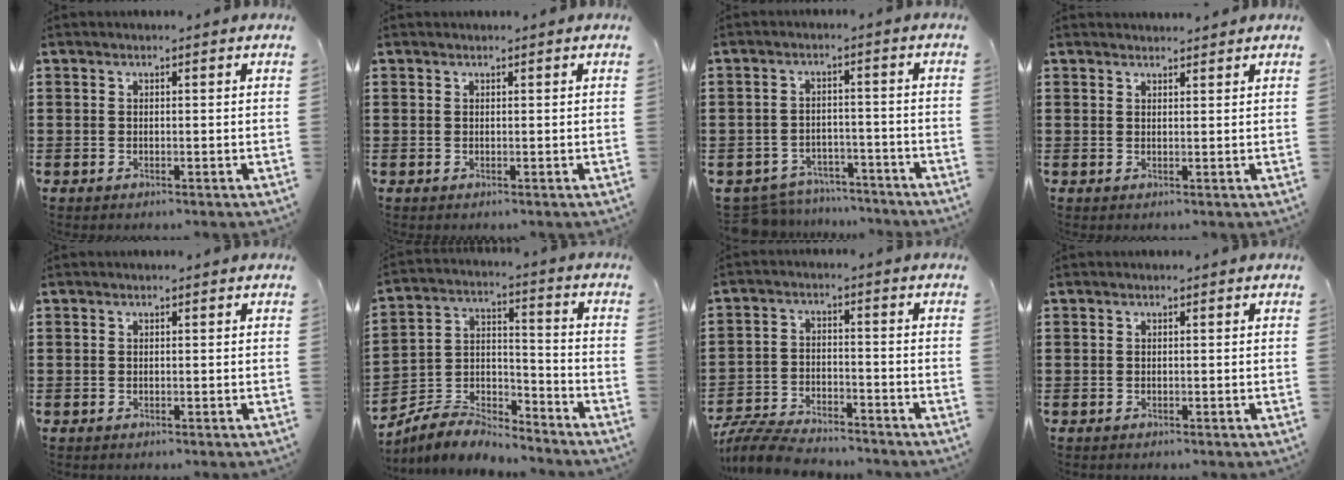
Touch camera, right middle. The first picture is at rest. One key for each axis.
{"total": 0.0}
{"total": 5.4, "fx": -5.3, "fy": 1.0, "fz": 0.4, "tx": -0.021, "ty": 0.007, "tz": -0.109}
{"total": 1.4, "fx": 1.4, "fy": 0.2, "fz": 0.0, "tx": 0.005, "ty": -0.002, "tz": 0.025}
{"total": 0.0}
{"total": 5.8, "fx": -5.6, "fy": 1.2, "fz": 0.8, "tx": -0.024, "ty": 0.001, "tz": -0.114}
{"total": 7.4, "fx": -7.0, "fy": 1.1, "fz": 2.1, "tx": -0.051, "ty": 0.006, "tz": -0.139}
{"total": 0.0}